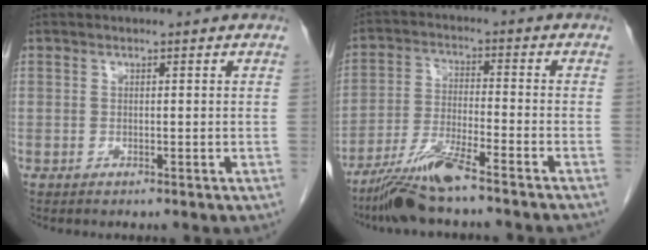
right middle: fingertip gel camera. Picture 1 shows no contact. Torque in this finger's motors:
{"motor_torque": [1.09, -1.05, 0.11, 0.07]}